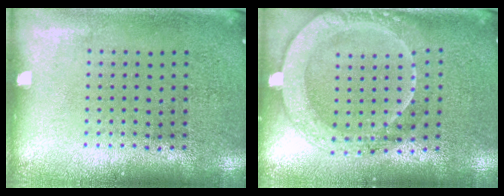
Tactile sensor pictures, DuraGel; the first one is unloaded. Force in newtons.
{"total": 2.0, "press": 1.9, "slide": 0.6}